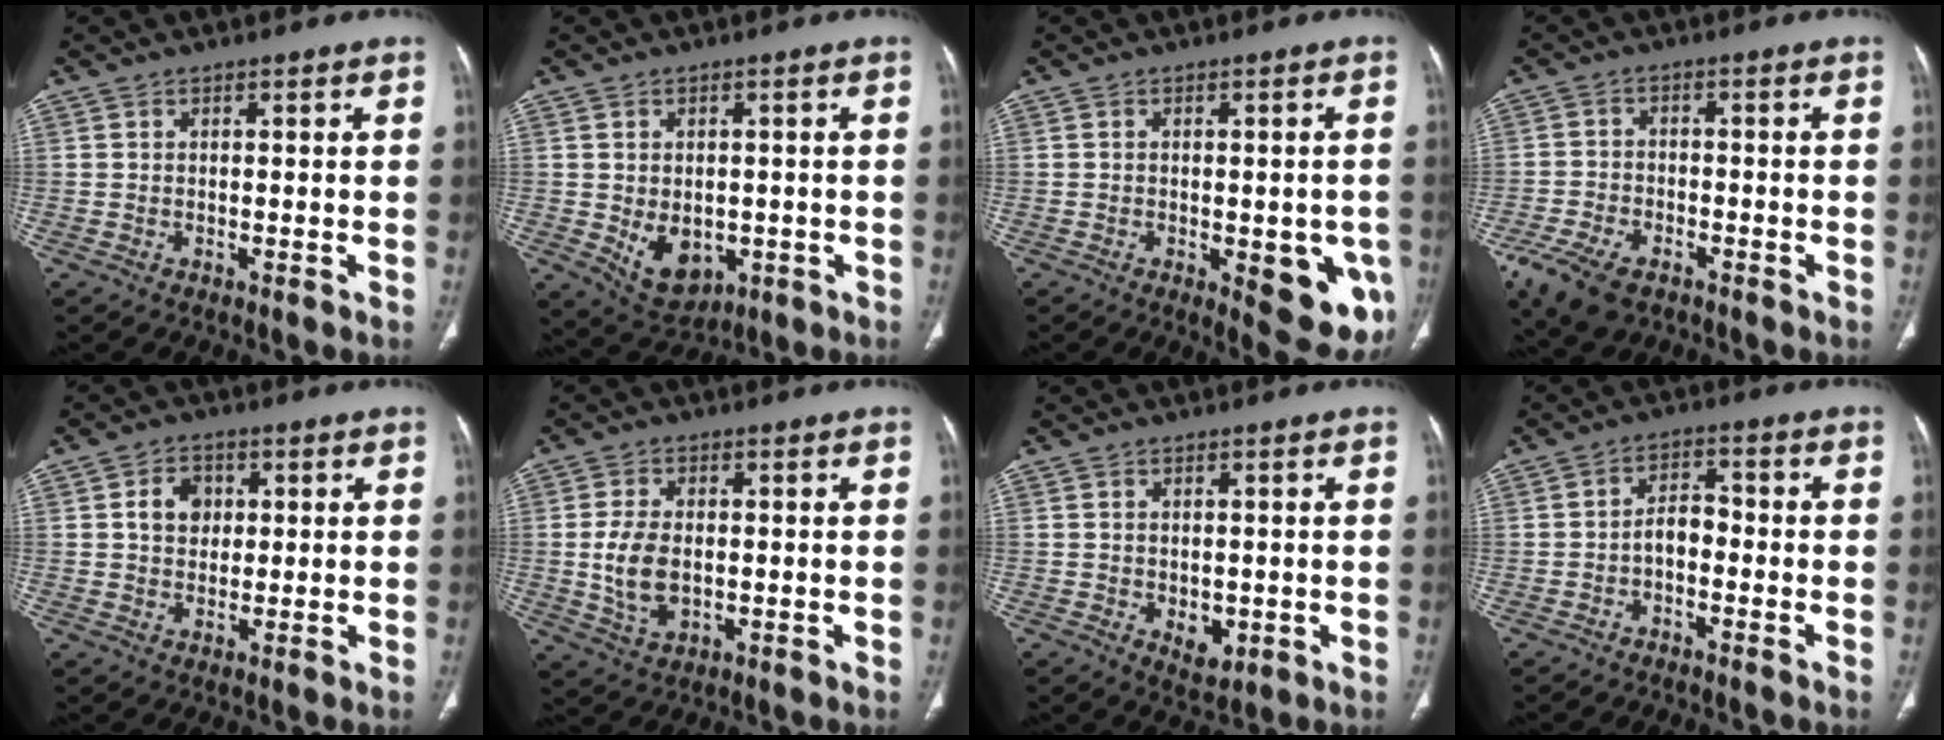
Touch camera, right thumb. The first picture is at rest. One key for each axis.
{"total": 8.3, "fx": -1.6, "fy": 5.9, "fz": 5.5, "tx": -0.064, "ty": -0.006, "tz": -0.004}
{"total": 11.7, "fx": -3.4, "fy": 5.0, "fz": 10.0, "tx": -0.094, "ty": -0.008, "tz": -0.027}
{"total": 9.7, "fx": -5.8, "fy": 5.4, "fz": 5.7, "tx": -0.111, "ty": 0.010, "tz": -0.100}
{"total": 5.5, "fx": 1.2, "fy": 4.4, "fz": 3.1, "tx": -0.029, "ty": 0.001, "tz": 0.018}
{"total": 8.0, "fx": -0.3, "fy": 5.0, "fz": 6.2, "tx": -0.117, "ty": -0.003, "tz": 0.002}
{"total": 4.6, "fx": -0.8, "fy": 3.1, "fz": 3.2, "tx": -0.031, "ty": -0.007, "tz": 0.001}
{"total": 4.2, "fx": -1.5, "fy": 2.6, "fz": 2.9, "tx": -0.038, "ty": 0.026, "tz": -0.032}